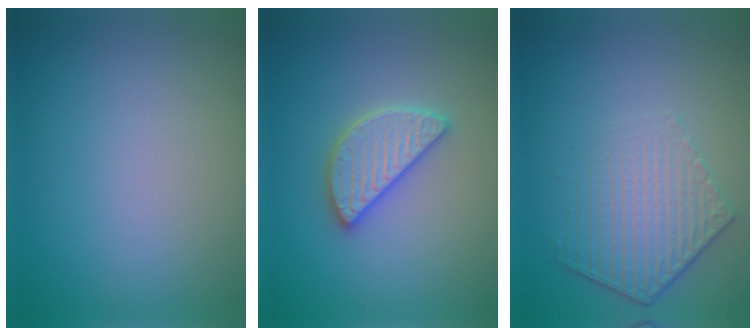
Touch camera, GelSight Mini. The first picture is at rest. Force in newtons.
{"total": 4.2, "press": 4.2, "slide": 0.3}
{"total": 4.3, "press": 3.2, "slide": 2.9}